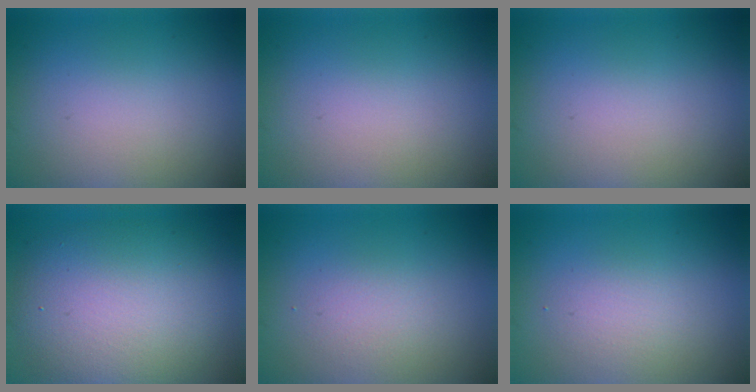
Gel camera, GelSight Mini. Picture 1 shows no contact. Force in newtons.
{"total": 0.0}
{"total": 0.0}
{"total": 9.5, "press": 9.5, "slide": 0.3}
{"total": 1.6, "press": 1.6, "slide": 0.1}
{"total": 1.9, "press": 1.9, "slide": 0.2}